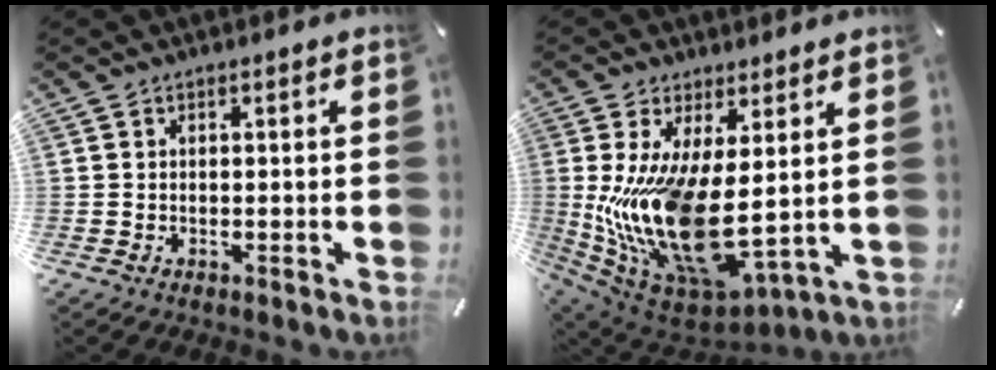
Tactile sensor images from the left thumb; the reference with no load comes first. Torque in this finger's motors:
{"motor_torque": [1.76, 3.25, 2.77, 0.00, 1.05]}